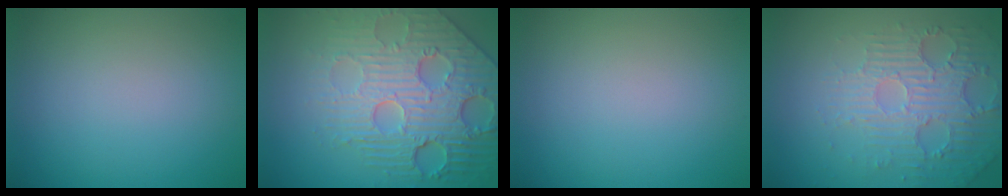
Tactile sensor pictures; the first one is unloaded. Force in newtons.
{"total": 8.1, "press": 6.1, "slide": 5.4}
{"total": 0.0}
{"total": 4.7, "press": 3.7, "slide": 2.8}